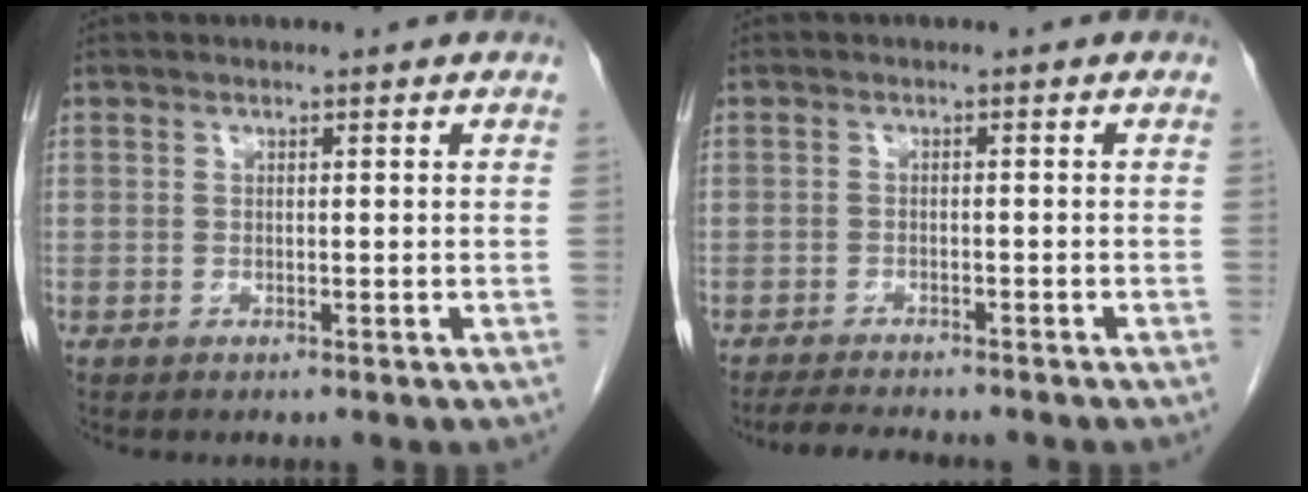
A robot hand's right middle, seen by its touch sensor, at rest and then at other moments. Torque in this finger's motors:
{"motor_torque": [0.06, 0.01, 0.00, 0.02]}